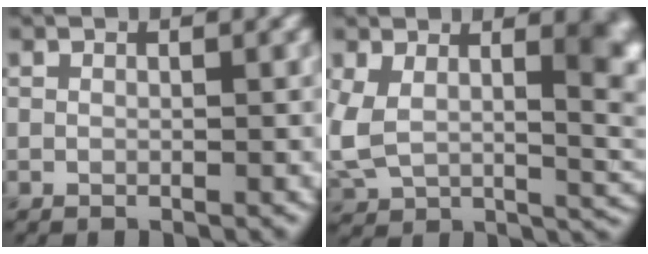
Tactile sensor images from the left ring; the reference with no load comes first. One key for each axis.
{"total": 10.9, "fx": 2.5, "fy": 5.9, "fz": 8.8, "tx": -0.172, "ty": -0.027, "tz": 0.065}